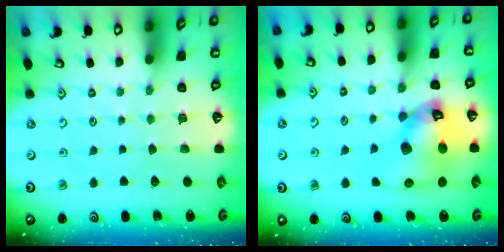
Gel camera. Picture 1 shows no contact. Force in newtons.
{"total": 17.4, "press": 17.2, "slide": 2.5}